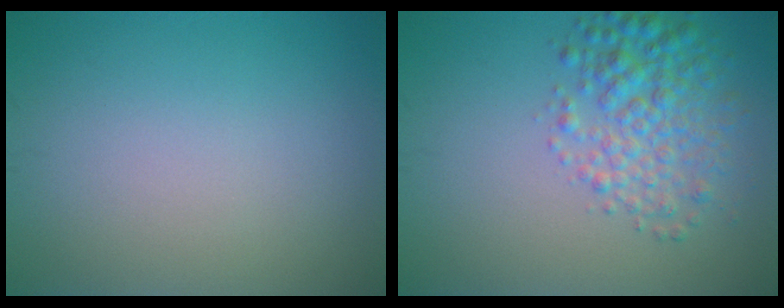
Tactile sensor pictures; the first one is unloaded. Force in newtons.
{"total": 4.4, "press": 4.4, "slide": 0.1}